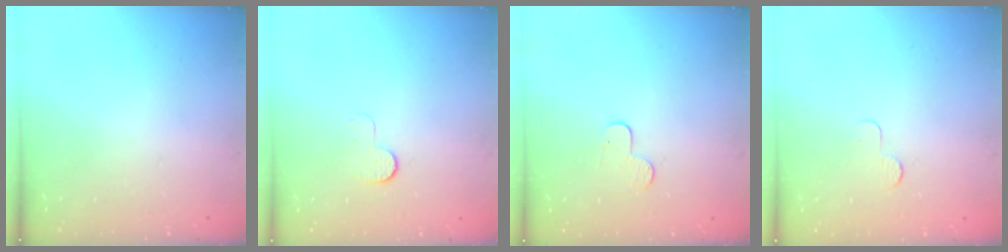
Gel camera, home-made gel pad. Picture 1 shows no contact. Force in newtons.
{"total": 5.7, "press": 5.6, "slide": 0.6}
{"total": 4.9, "press": 4.9, "slide": 0.4}
{"total": 2.3, "press": 2.3, "slide": 0.2}